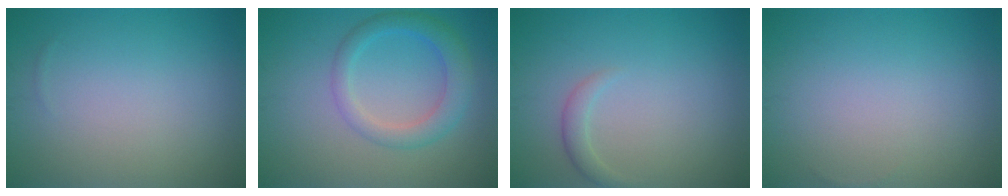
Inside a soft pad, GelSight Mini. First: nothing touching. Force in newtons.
{"total": 3.6, "press": 3.6, "slide": 0.0}
{"total": 1.3, "press": 1.3, "slide": 0.0}
{"total": 0.0}